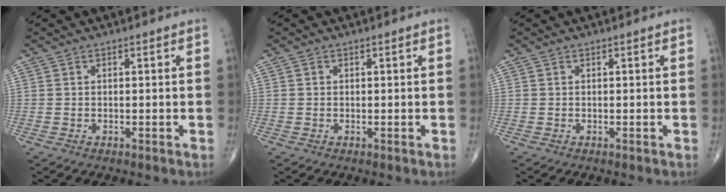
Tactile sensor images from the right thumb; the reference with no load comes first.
{"total": 0.0}
{"total": 0.0}